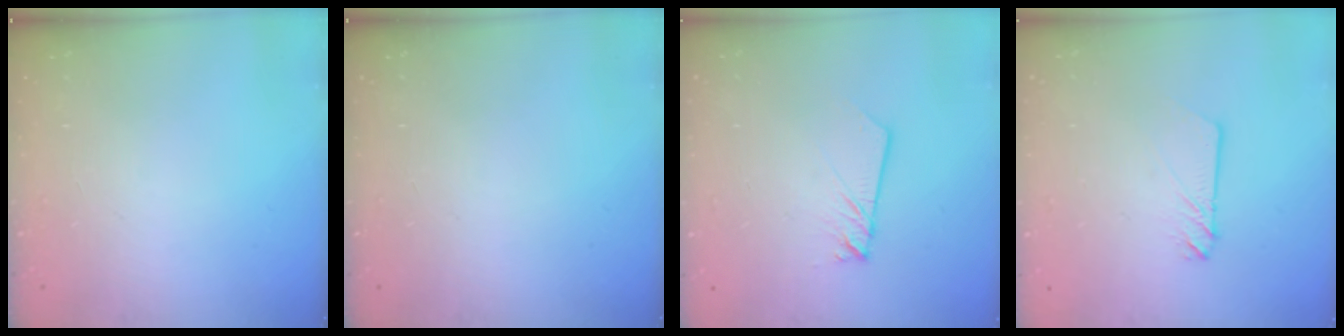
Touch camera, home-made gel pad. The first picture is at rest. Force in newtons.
{"total": 0.0}
{"total": 2.0, "press": 2.0, "slide": 0.2}
{"total": 2.3, "press": 2.3, "slide": 0.3}